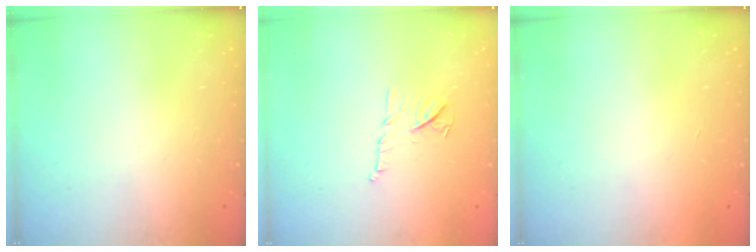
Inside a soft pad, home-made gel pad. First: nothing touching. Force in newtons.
{"total": 9.1, "press": 9.1, "slide": 0.2}
{"total": 1.7, "press": 1.7, "slide": 0.1}